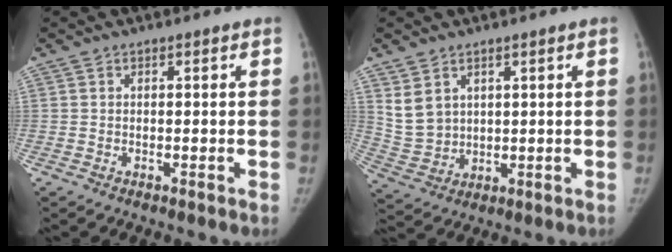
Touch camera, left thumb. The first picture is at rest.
{"total": 6.5, "force": [3.0, 4.9, 3.1], "torque": [-0.049, -0.015, 0.078]}